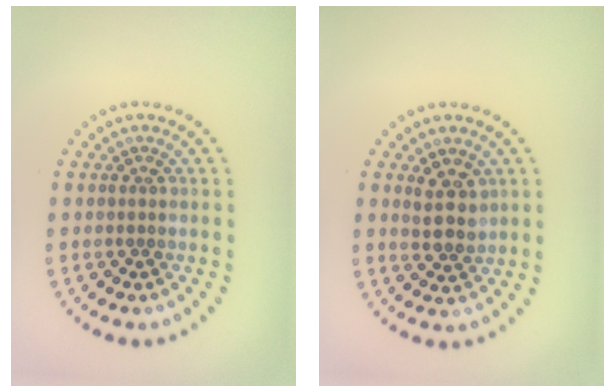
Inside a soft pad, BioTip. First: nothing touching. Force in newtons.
{"total": 2.7, "press": 2.5, "slide": 0.9}